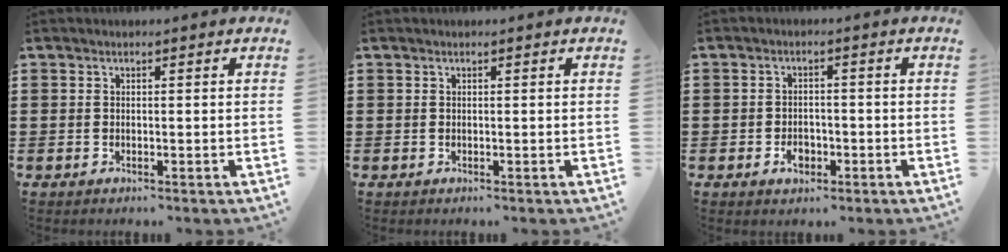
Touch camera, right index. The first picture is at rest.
{"total": 0.0}
{"total": 3.4, "force": [-1.5, 1.8, 2.4], "torque": [-0.036, -0.005, -0.028]}